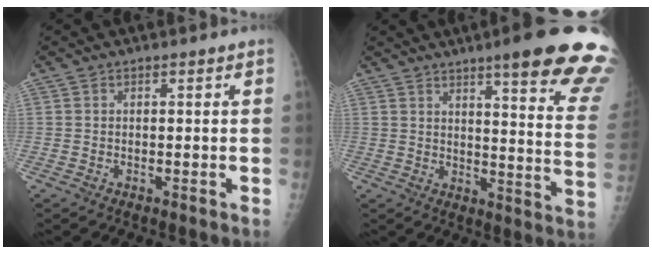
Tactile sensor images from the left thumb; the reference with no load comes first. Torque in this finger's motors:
{"motor_torque": [4.97, 0.04, 2.28, -0.49, 0.38]}